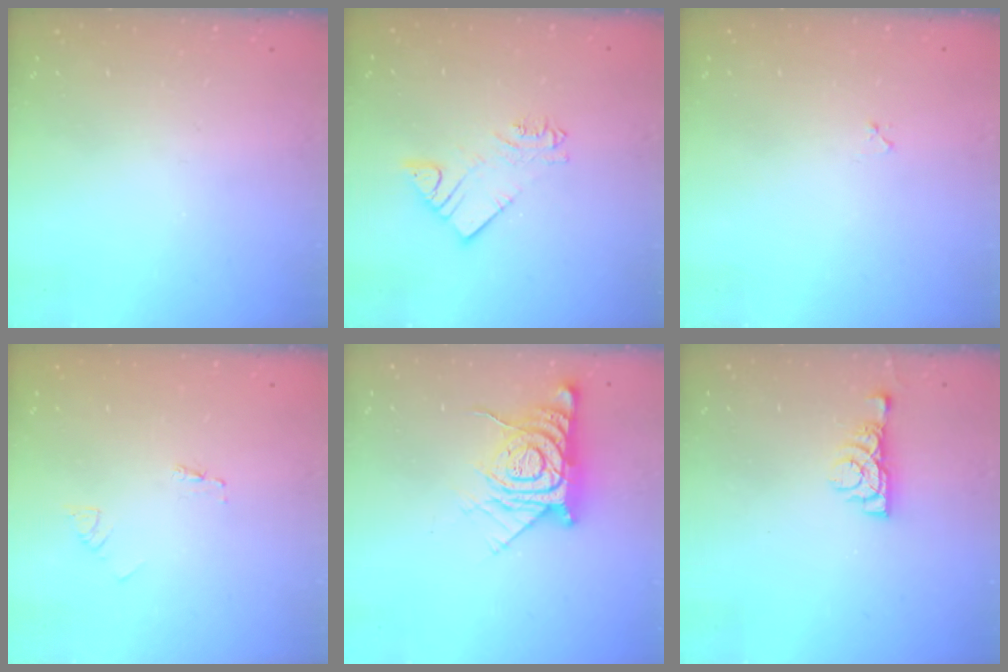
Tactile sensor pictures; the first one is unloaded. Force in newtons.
{"total": 4.0, "press": 4.0, "slide": 0.2}
{"total": 3.4, "press": 3.4, "slide": 0.4}
{"total": 2.1, "press": 2.1, "slide": 0.1}
{"total": 13.0, "press": 13.0, "slide": 1.0}
{"total": 5.6, "press": 5.5, "slide": 0.8}